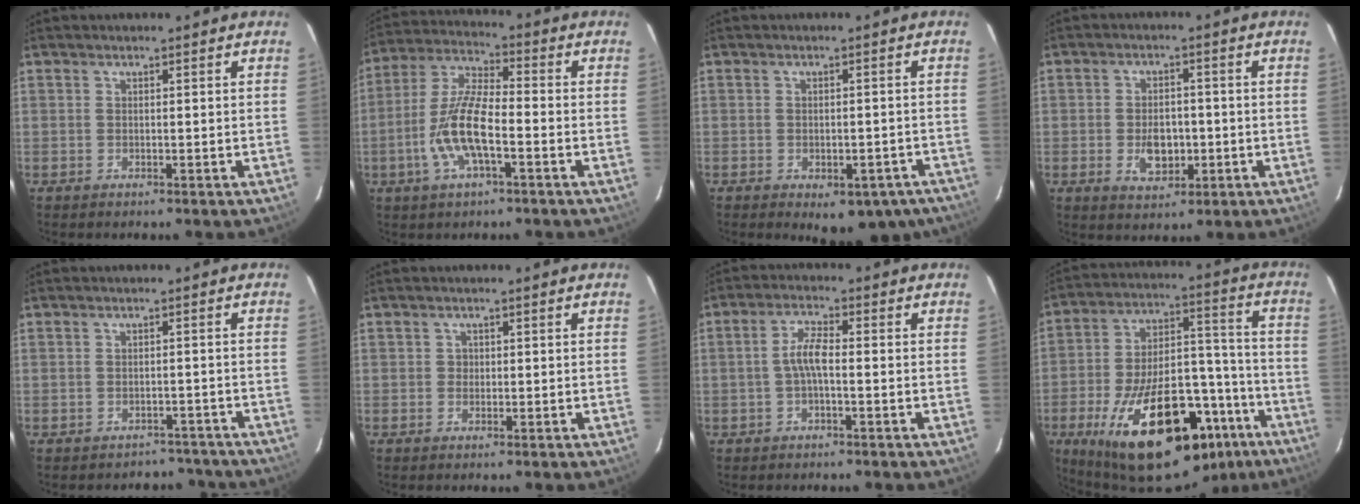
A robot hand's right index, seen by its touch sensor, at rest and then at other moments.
{"total": 11.6, "force": [-3.8, 3.4, 10.5], "torque": [-0.222, 0.002, -0.074]}
{"total": 11.6, "force": [-8.1, 6.2, 5.5], "torque": [-0.073, 0.009, -0.080]}
{"total": 6.2, "force": [-1.4, 4.2, 4.4], "torque": [-0.081, 0.002, -0.014]}
{"total": 7.5, "force": [-6.6, 3.5, 0.9], "torque": [-0.009, 0.026, -0.067]}
{"total": 1.0, "force": [-0.1, 1.0, 0.0], "torque": [0.004, 0.002, -0.002]}
{"total": 3.9, "force": [-0.8, 0.9, 3.7], "torque": [-0.078, 0.011, -0.017]}
{"total": 30.7, "force": [-18.1, 13.4, 20.8], "torque": [-0.351, 0.013, -0.253]}